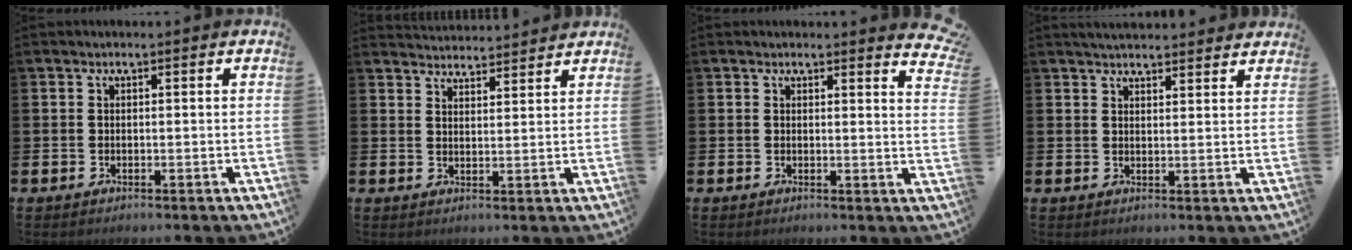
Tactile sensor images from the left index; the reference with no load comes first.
{"total": 3.7, "force": [3.6, 0.2, -0.3], "torque": [-0.002, -0.024, 0.066]}
{"total": 2.4, "force": [2.4, 0.2, 0.2], "torque": [0.007, -0.019, 0.039]}
{"total": 3.6, "force": [3.5, 0.5, 0.3], "torque": [-0.012, -0.016, 0.065]}